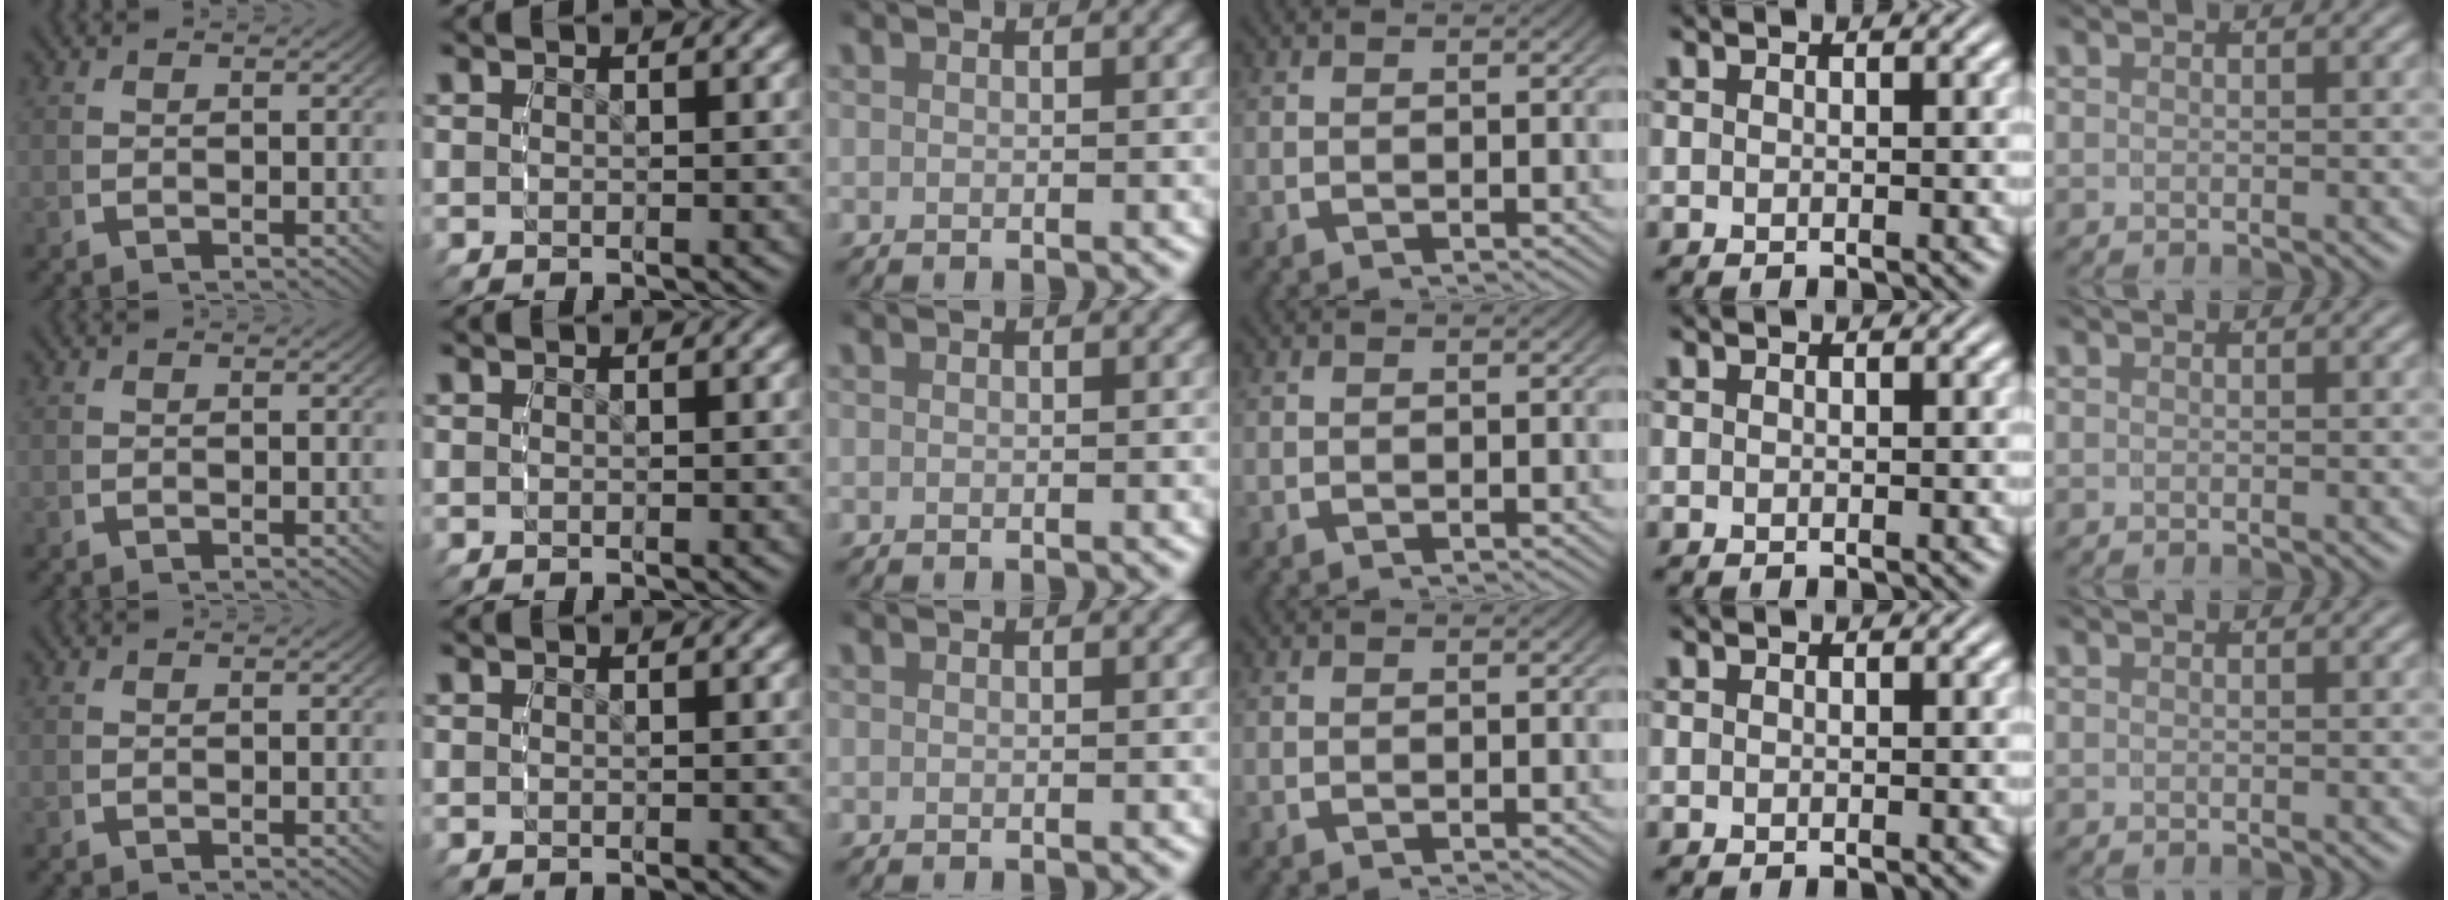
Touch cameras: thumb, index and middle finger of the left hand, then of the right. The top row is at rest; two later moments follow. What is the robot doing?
{"motion": "reach", "object": "plastic wrap"}